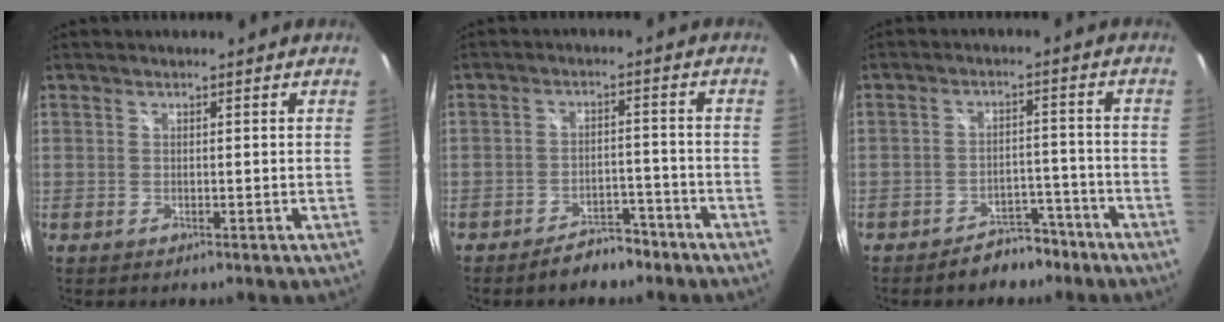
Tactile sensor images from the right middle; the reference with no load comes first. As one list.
[{"total": 6.0, "force": [-4.9, 2.8, 2.0], "torque": [-0.043, 0.017, -0.062]}, {"total": 6.4, "force": [-5.2, 3.5, 1.5], "torque": [-0.032, 0.024, -0.065]}]